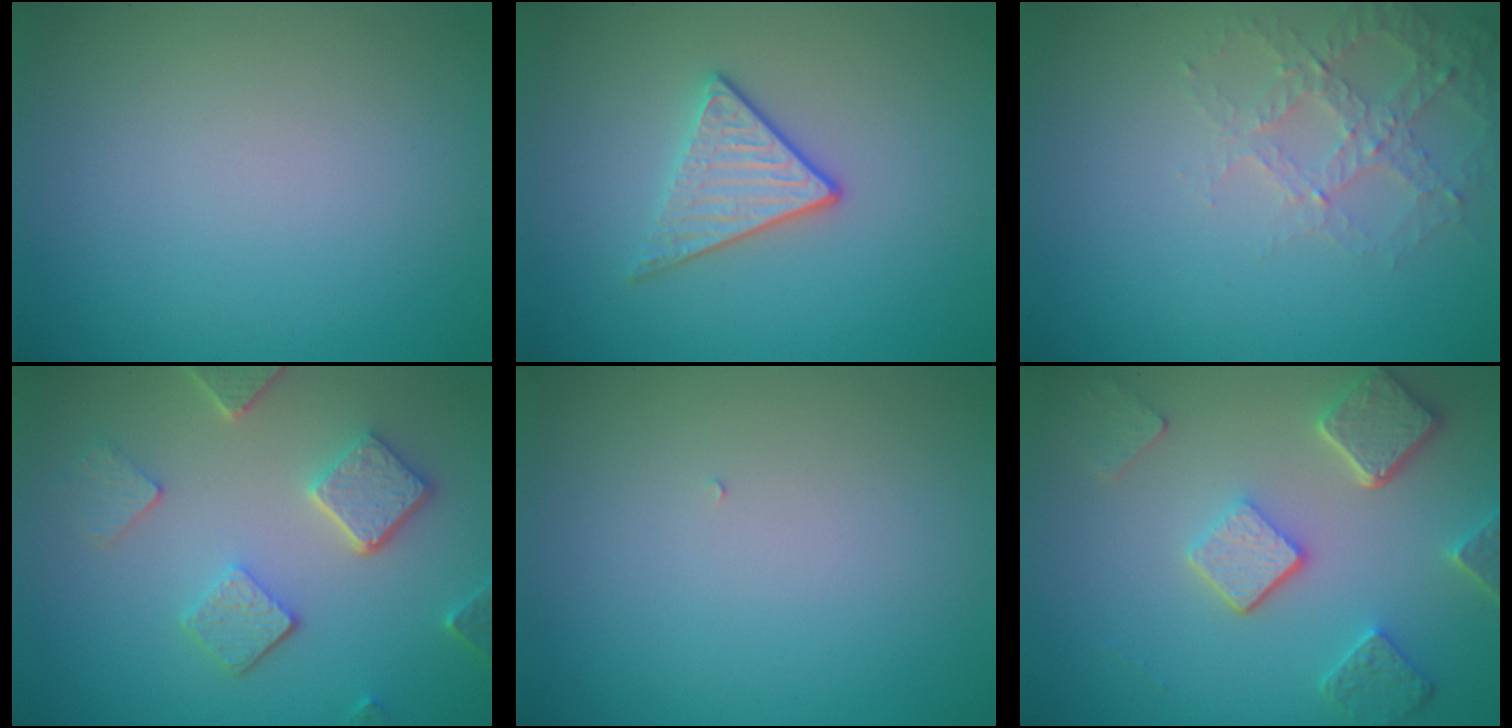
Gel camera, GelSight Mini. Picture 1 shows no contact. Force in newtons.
{"total": 2.9, "press": 2.6, "slide": 1.4}
{"total": 2.8, "press": 2.7, "slide": 0.8}
{"total": 4.8, "press": 3.7, "slide": 3.0}
{"total": 0.0}
{"total": 5.2, "press": 4.0, "slide": 3.4}